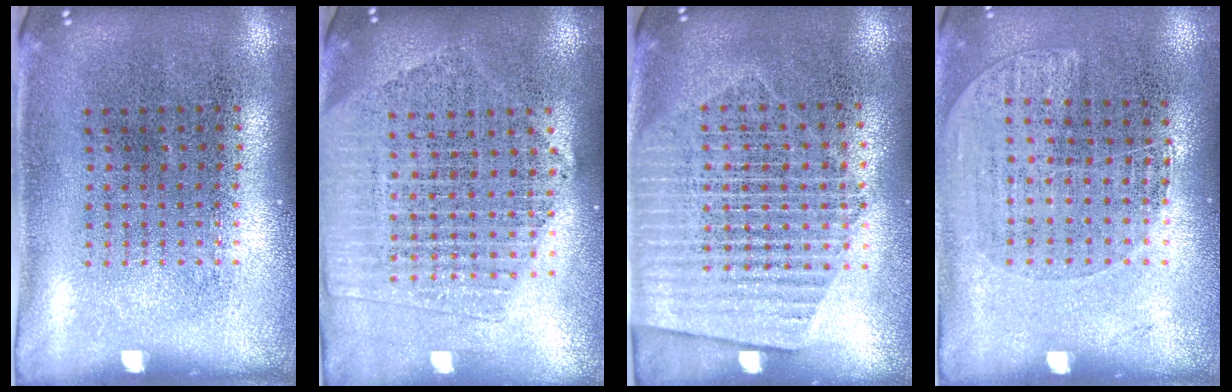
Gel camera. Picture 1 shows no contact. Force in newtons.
{"total": 2.0, "press": 1.8, "slide": 0.9}
{"total": 1.7, "press": 1.5, "slide": 0.7}
{"total": 1.1, "press": 1.0, "slide": 0.5}